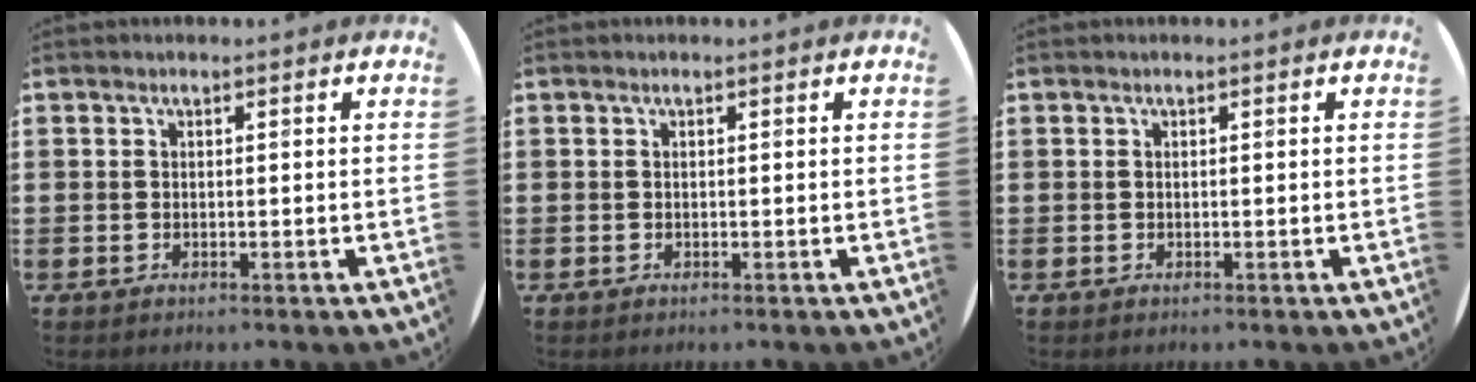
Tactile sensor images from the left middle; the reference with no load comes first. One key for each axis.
{"total": 0.0}
{"total": 0.0}